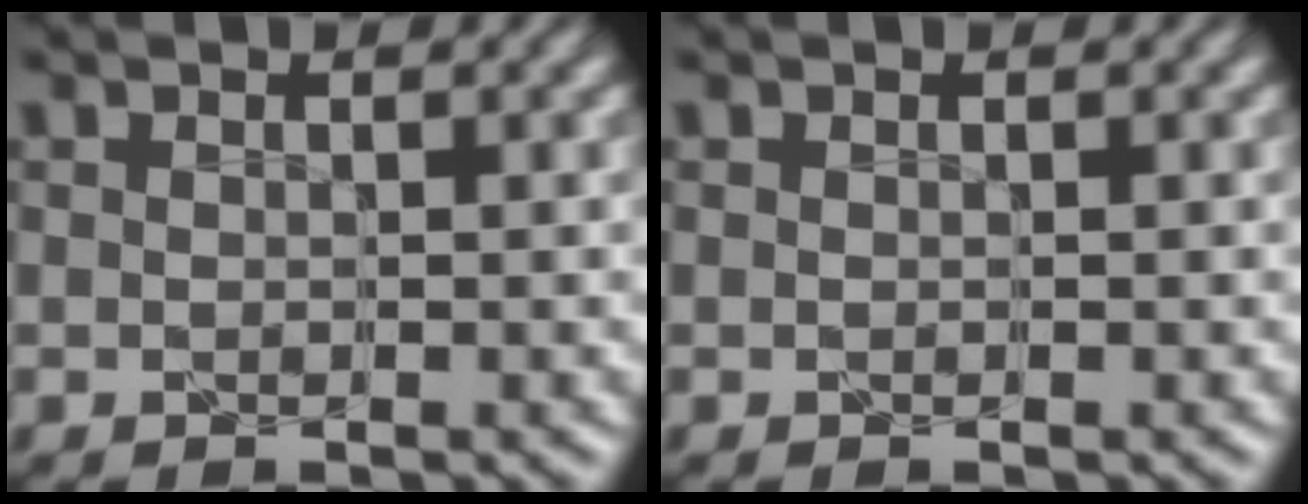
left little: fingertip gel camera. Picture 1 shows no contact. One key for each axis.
{"total": 0.0}